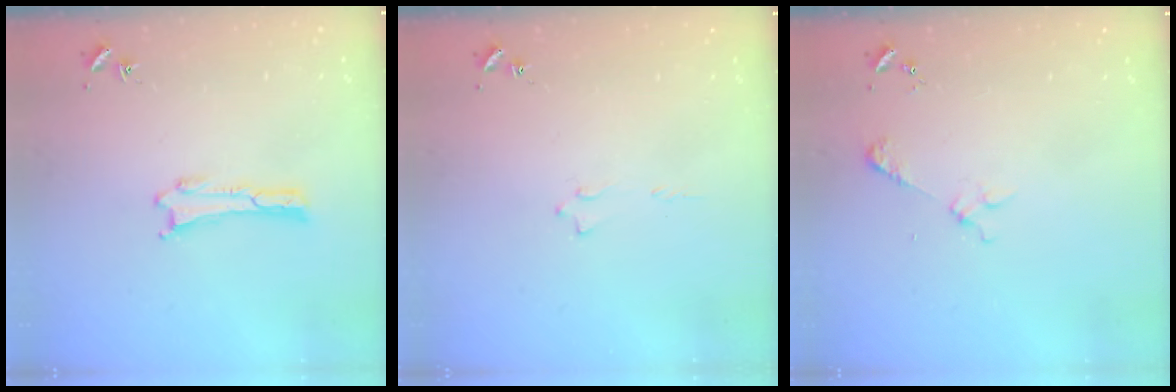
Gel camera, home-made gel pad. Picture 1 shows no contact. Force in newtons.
{"total": 0.5, "press": 0.5, "slide": 0.2}
{"total": 2.4, "press": 2.4, "slide": 0.2}